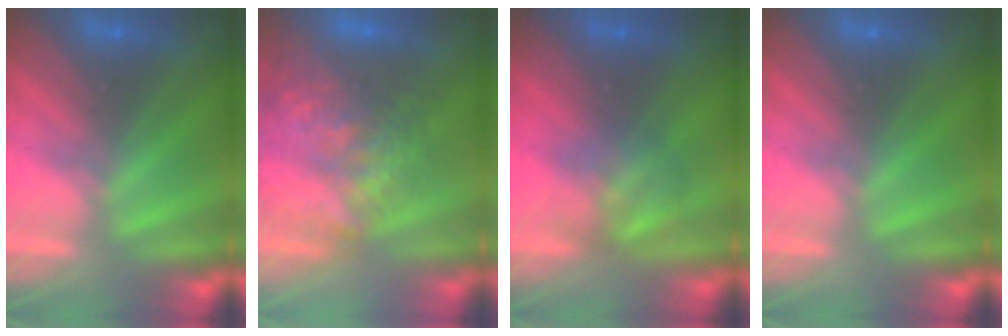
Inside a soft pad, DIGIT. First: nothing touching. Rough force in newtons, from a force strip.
{"total": 9.6}
{"total": 2.5}
{"total": 0.0}